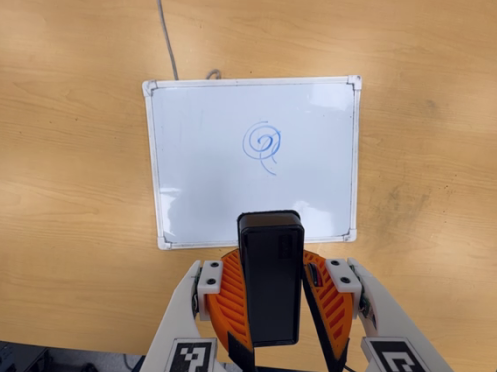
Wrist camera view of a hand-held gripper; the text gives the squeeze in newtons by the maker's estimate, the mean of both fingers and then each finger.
{"total": 7.7, "left": 8.3, "right": 7.1}